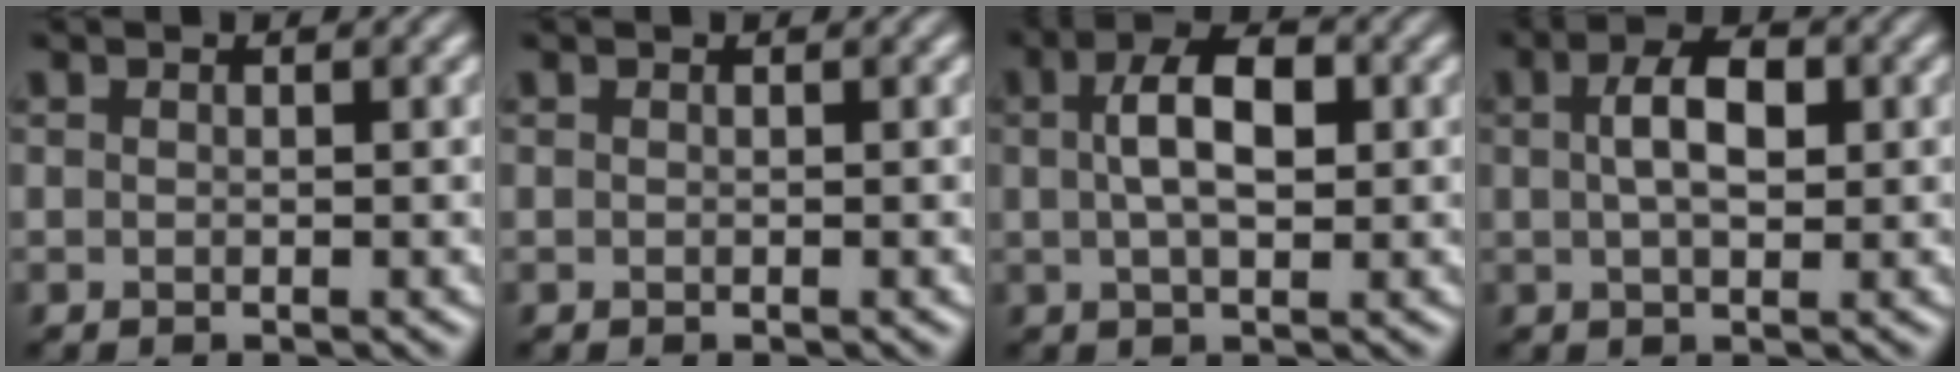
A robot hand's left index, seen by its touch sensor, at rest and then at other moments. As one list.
[{"total": 0.0}, {"total": 5.3, "force": [0.8, 2.5, 4.5], "torque": [-0.083, 0.009, 0.010]}, {"total": 4.2, "force": [0.7, 2.1, 3.6], "torque": [-0.069, 0.006, 0.009]}]